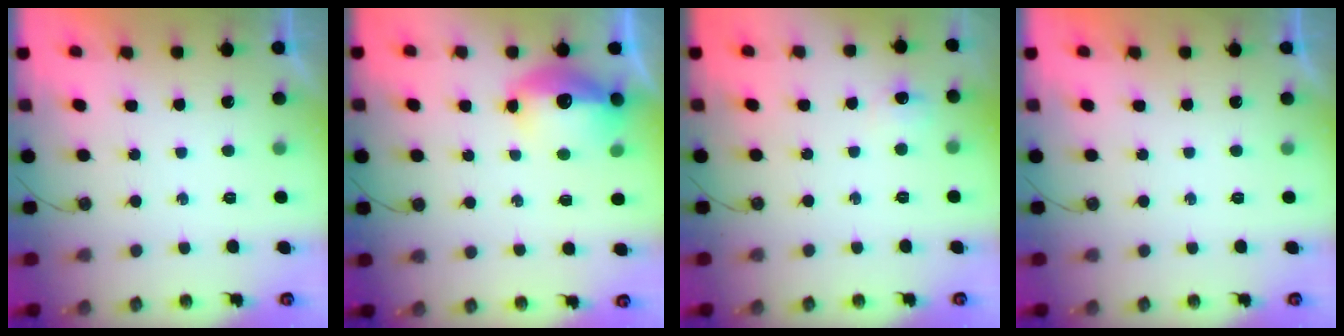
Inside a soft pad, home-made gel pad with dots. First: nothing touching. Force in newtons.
{"total": 13.1, "press": 13.1, "slide": 1.4}
{"total": 6.6, "press": 6.6, "slide": 0.7}
{"total": 0.0}